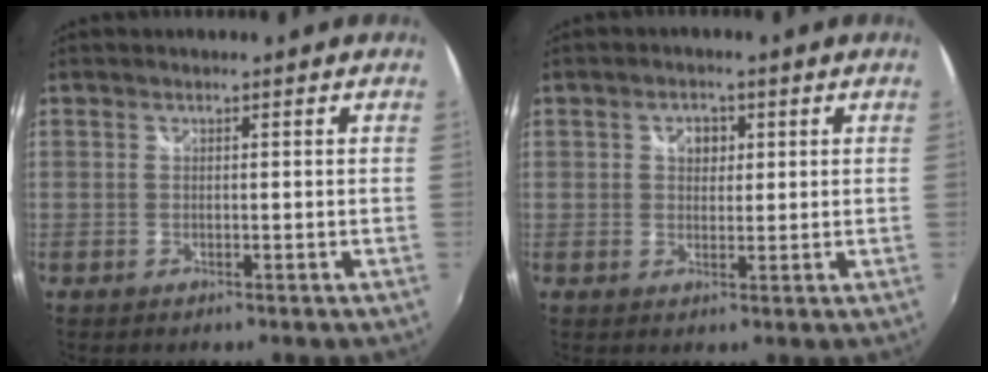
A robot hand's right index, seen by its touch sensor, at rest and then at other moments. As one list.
[{"total": 3.1, "force": [0.9, 2.5, 1.6], "torque": [-0.018, 0.007, 0.013]}]